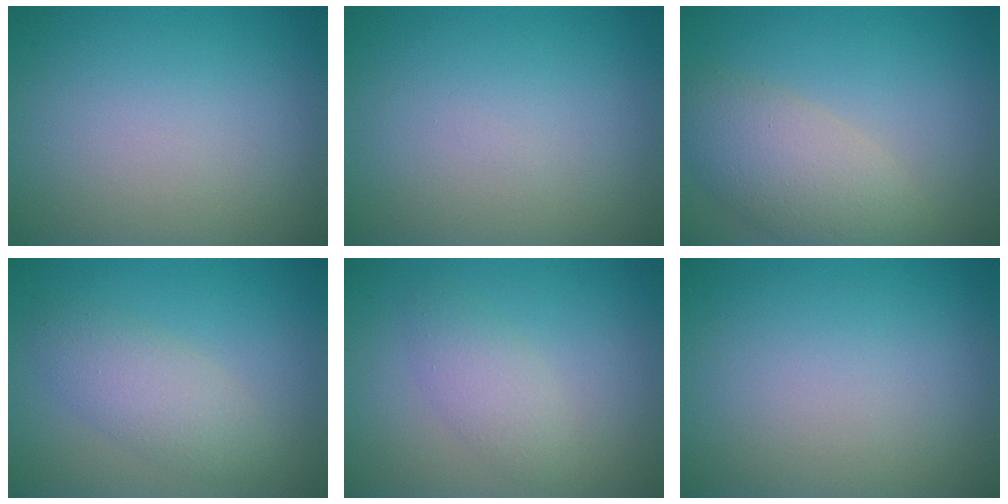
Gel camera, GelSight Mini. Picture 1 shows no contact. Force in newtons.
{"total": 0.0}
{"total": 5.2, "press": 5.2, "slide": 0.3}
{"total": 3.3, "press": 3.3, "slide": 0.2}
{"total": 2.2, "press": 2.2, "slide": 0.2}
{"total": 0.0}